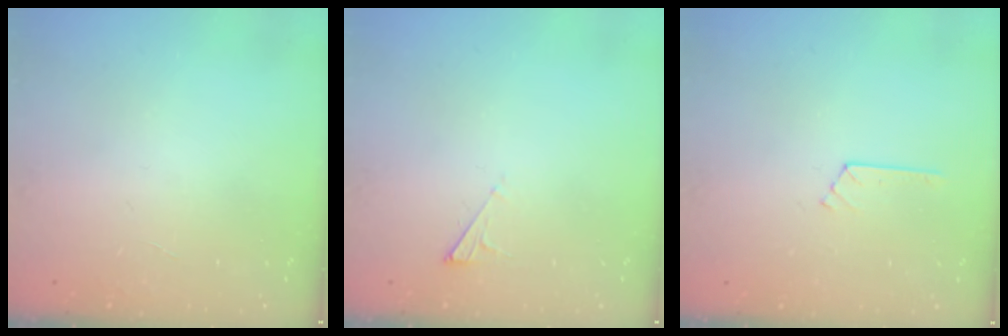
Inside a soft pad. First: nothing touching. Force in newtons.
{"total": 2.3, "press": 2.2, "slide": 0.4}
{"total": 2.8, "press": 2.8, "slide": 0.4}